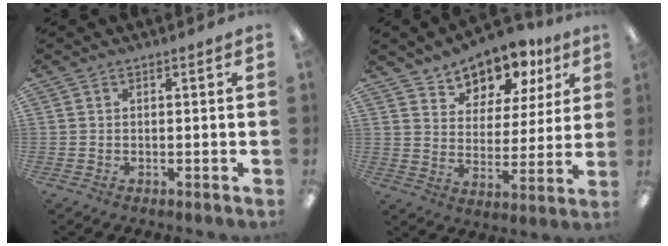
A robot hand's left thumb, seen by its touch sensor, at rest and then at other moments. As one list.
[{"total": 10.9, "force": [9.3, 5.1, 2.0], "torque": [-0.040, -0.076, 0.173]}]